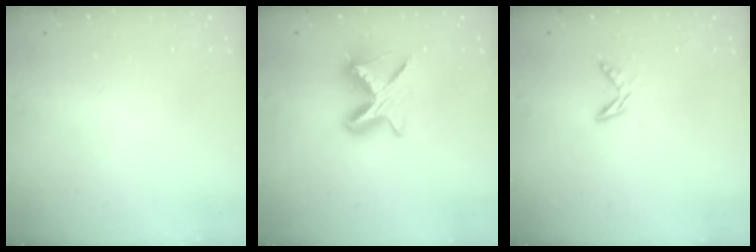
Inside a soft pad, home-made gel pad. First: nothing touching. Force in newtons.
{"total": 8.7, "press": 8.6, "slide": 0.6}
{"total": 5.1, "press": 5.1, "slide": 0.4}